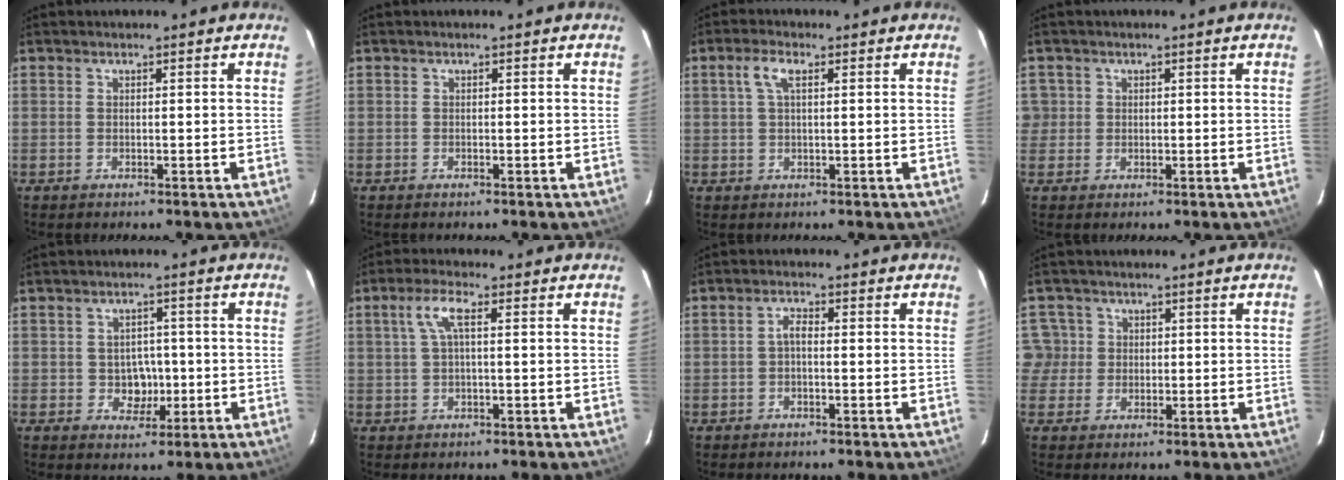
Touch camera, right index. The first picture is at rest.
{"total": 0.0}
{"total": 3.3, "force": [1.1, 1.2, 2.8], "torque": [-0.060, 0.009, 0.022]}
{"total": 2.4, "force": [0.2, 2.4, 0.0], "torque": [0.013, 0.016, 0.006]}
{"total": 4.1, "force": [-0.7, 3.8, 1.4], "torque": [-0.027, 0.014, 0.003]}
{"total": 4.1, "force": [0.8, 0.8, 4.0], "torque": [-0.082, 0.008, 0.017]}
{"total": 1.6, "force": [-0.5, 0.7, 1.4], "torque": [-0.030, 0.008, -0.010]}
{"total": 3.8, "force": [0.4, 3.7, 0.1], "torque": [0.017, 0.023, 0.006]}